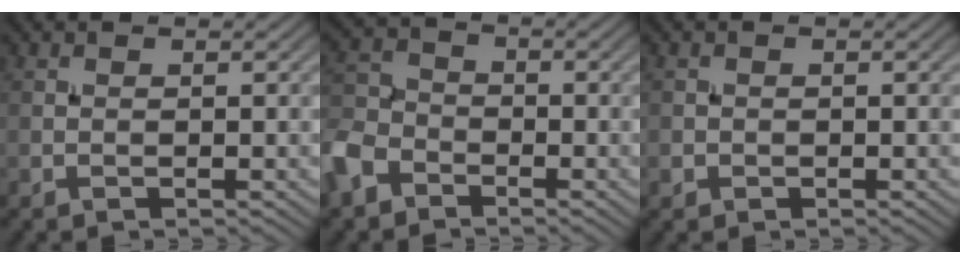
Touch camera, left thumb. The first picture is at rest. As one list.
[{"total": 6.9, "force": [-4.4, 4.4, 3.1], "torque": [-0.085, -0.004, -0.109]}, {"total": 1.1, "force": [-0.3, 1.0, 0.1], "torque": [0.002, -0.005, -0.008]}]